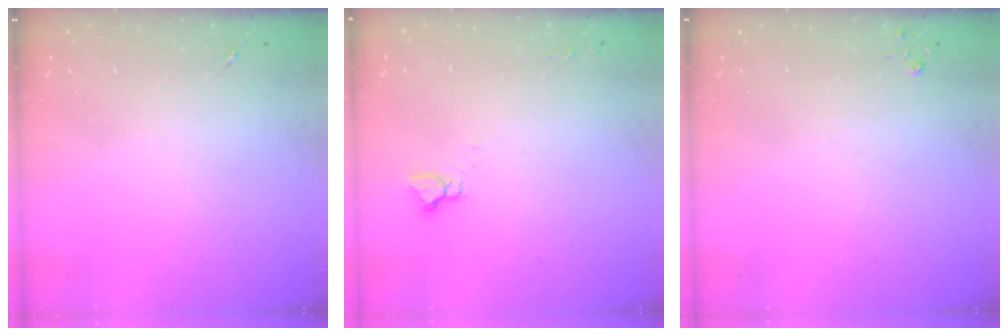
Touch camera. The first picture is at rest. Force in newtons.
{"total": 2.9, "press": 2.9, "slide": 0.2}
{"total": 2.7, "press": 2.7, "slide": 0.3}